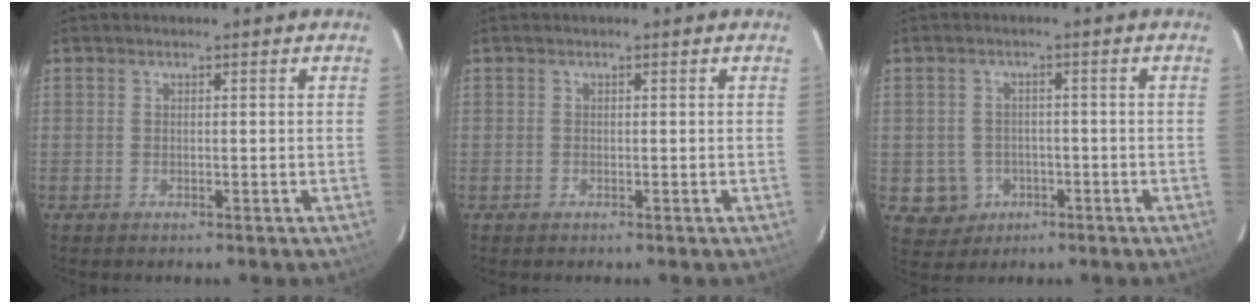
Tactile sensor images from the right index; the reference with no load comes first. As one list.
[{"total": 0.0}, {"total": 5.4, "force": [-1.6, 5.1, 0.7], "torque": [-0.024, 0.017, -0.012]}]